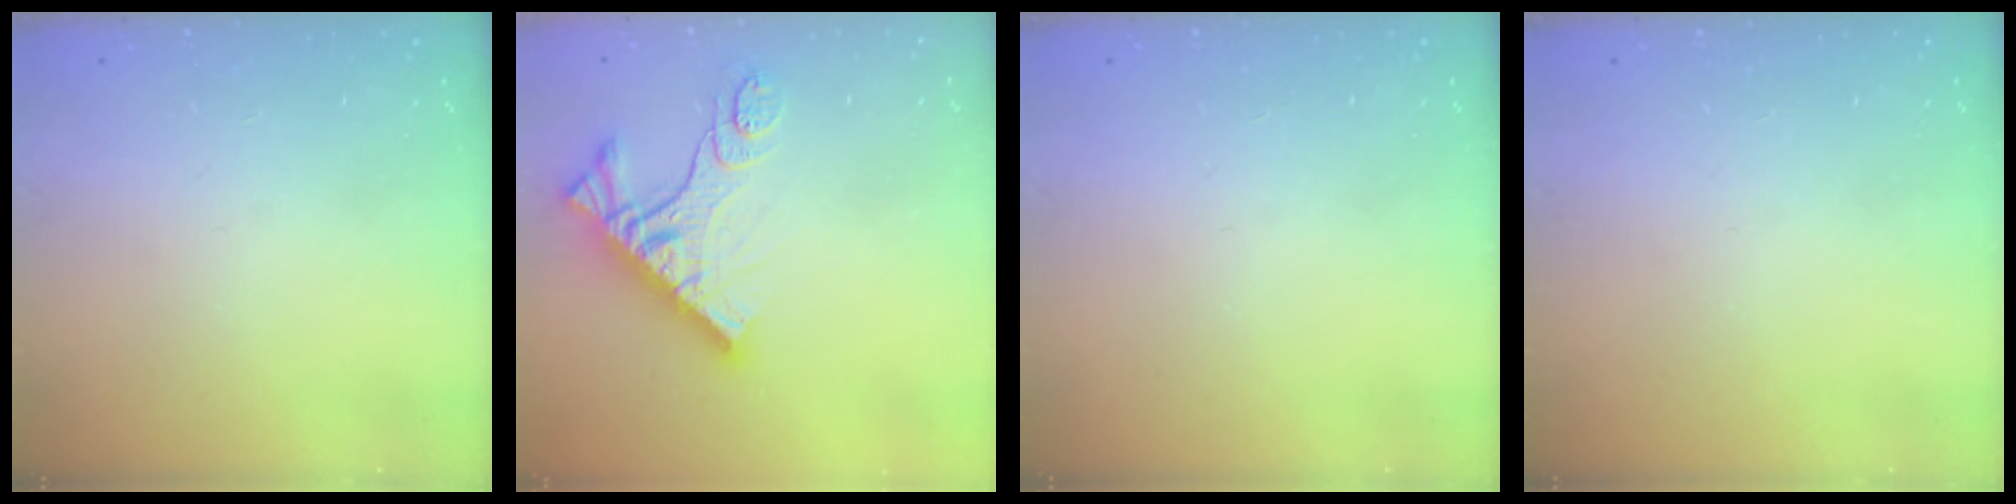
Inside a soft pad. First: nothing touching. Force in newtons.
{"total": 12.7, "press": 12.7, "slide": 1.2}
{"total": 0.0}
{"total": 0.0}